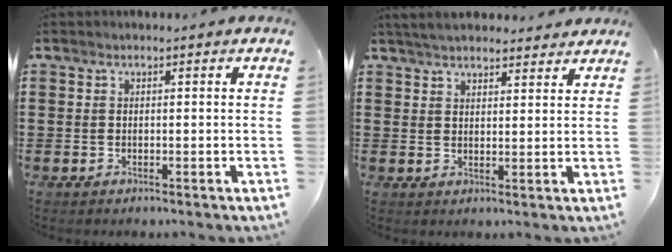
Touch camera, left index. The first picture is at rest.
{"total": 4.2, "force": [3.9, 0.9, 1.0], "torque": [-0.032, -0.005, 0.075]}